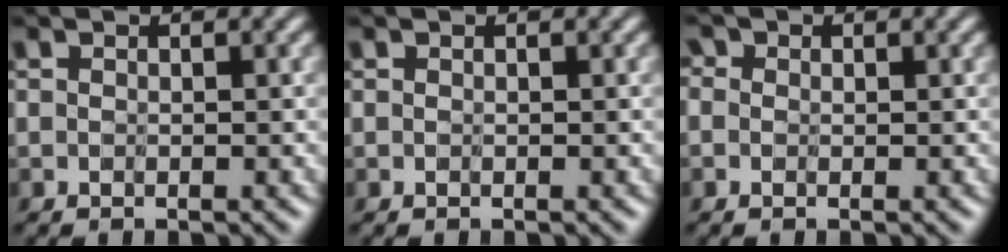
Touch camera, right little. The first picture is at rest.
{"total": 0.0}
{"total": 1.6, "force": [0.4, 1.3, 0.7], "torque": [-0.033, 0.007, -0.008]}